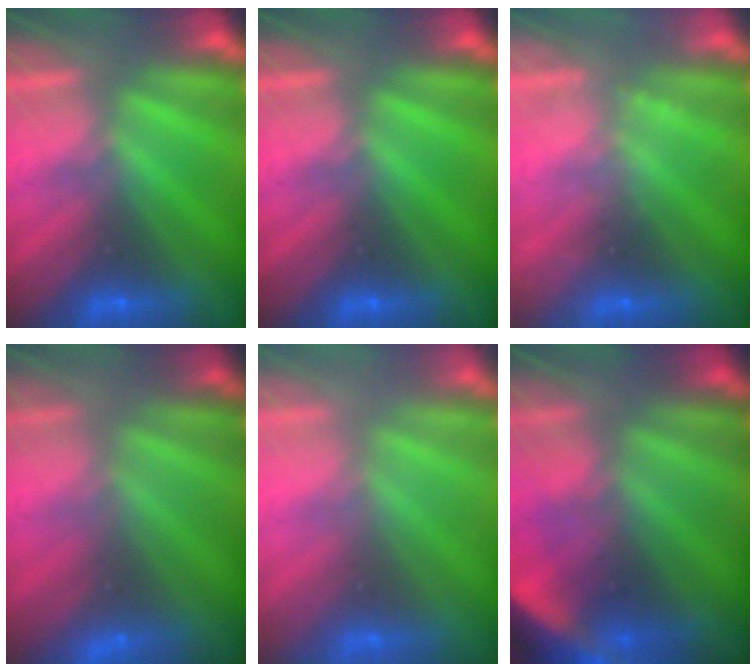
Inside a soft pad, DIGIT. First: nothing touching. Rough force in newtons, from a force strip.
{"total": 0.0}
{"total": 2.4}
{"total": 3.1}
{"total": 2.5}
{"total": 3.8}